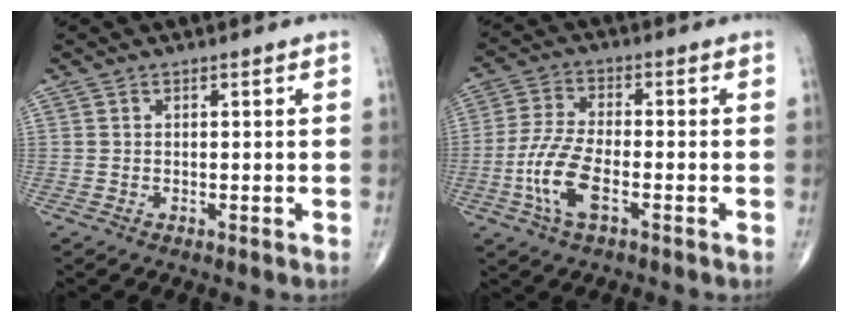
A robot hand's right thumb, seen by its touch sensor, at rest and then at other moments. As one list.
[{"total": 9.3, "force": [-3.1, 3.7, 7.9], "torque": [-0.178, 0.013, -0.063]}]